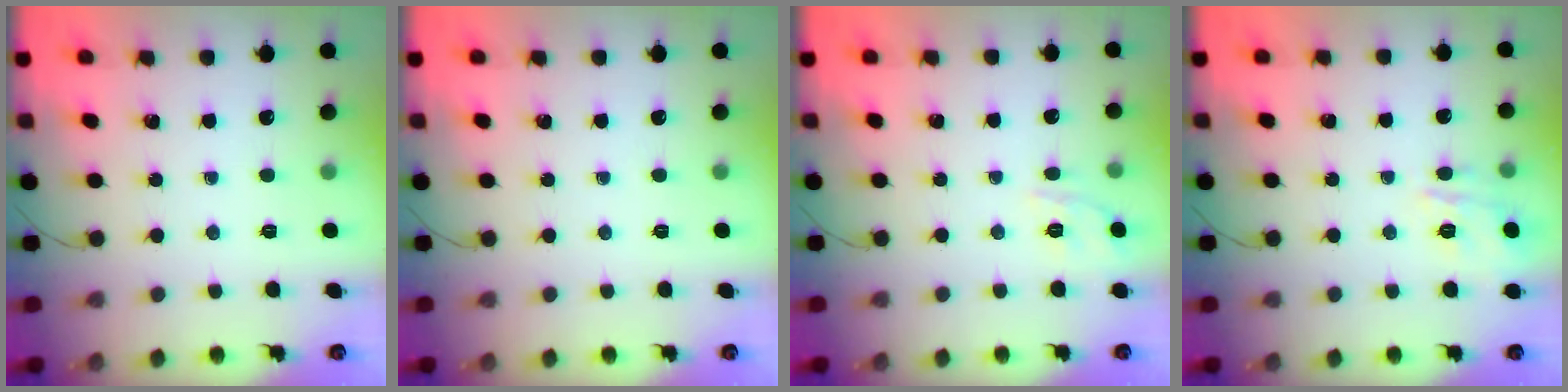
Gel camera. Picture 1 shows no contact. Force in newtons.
{"total": 0.0}
{"total": 9.1, "press": 9.0, "slide": 1.7}
{"total": 8.5, "press": 8.5, "slide": 0.7}